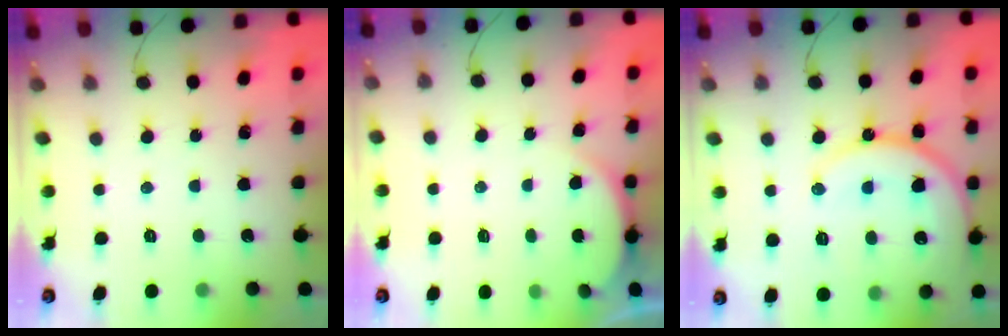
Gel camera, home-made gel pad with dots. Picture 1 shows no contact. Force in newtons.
{"total": 2.3, "press": 2.2, "slide": 0.6}
{"total": 16.7, "press": 16.6, "slide": 1.9}